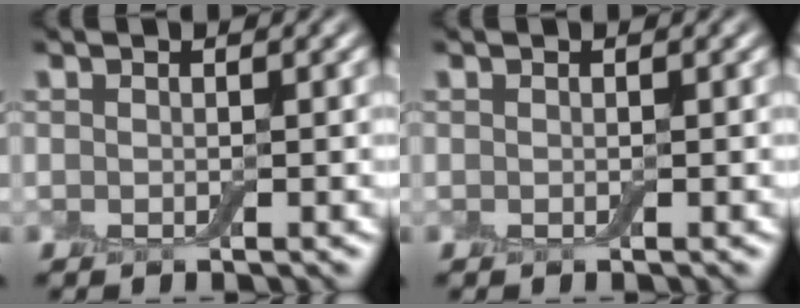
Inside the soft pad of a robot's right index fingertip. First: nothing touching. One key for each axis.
{"total": 0.0}